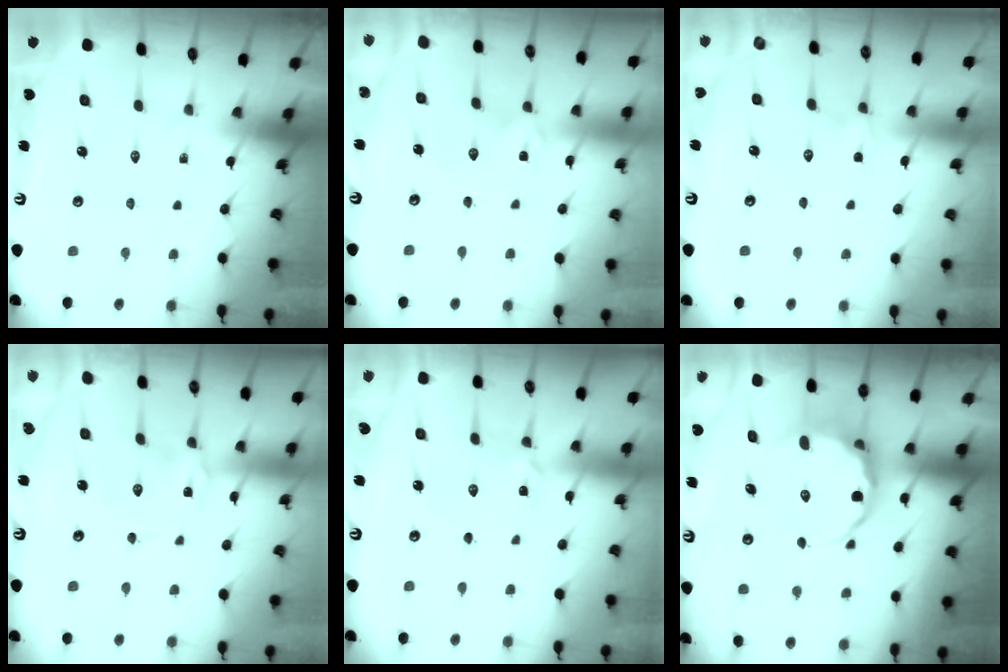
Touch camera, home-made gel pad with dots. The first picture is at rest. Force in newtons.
{"total": 0.0}
{"total": 2.3, "press": 2.2, "slide": 0.4}
{"total": 0.8, "press": 0.7, "slide": 0.1}
{"total": 2.7, "press": 2.7, "slide": 0.2}
{"total": 7.8, "press": 7.6, "slide": 1.8}